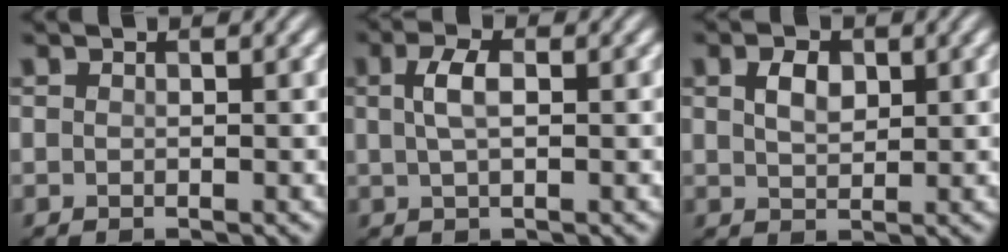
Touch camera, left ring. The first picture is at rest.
{"total": 2.5, "force": [0.5, 1.0, 2.2], "torque": [-0.047, 0.006, 0.007]}
{"total": 2.4, "force": [0.9, 1.5, 1.7], "torque": [-0.036, 0.002, 0.018]}